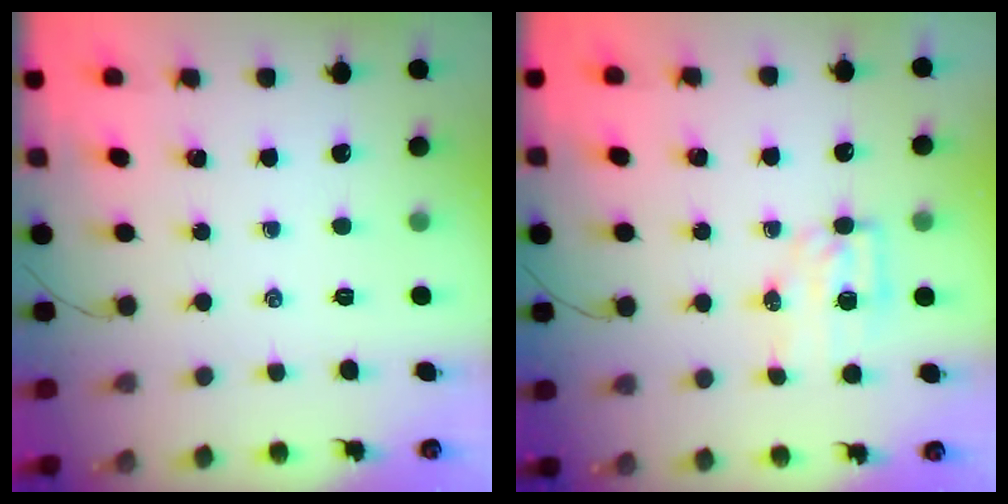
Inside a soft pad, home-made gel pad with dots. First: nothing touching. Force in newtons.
{"total": 5.7, "press": 5.6, "slide": 1.0}